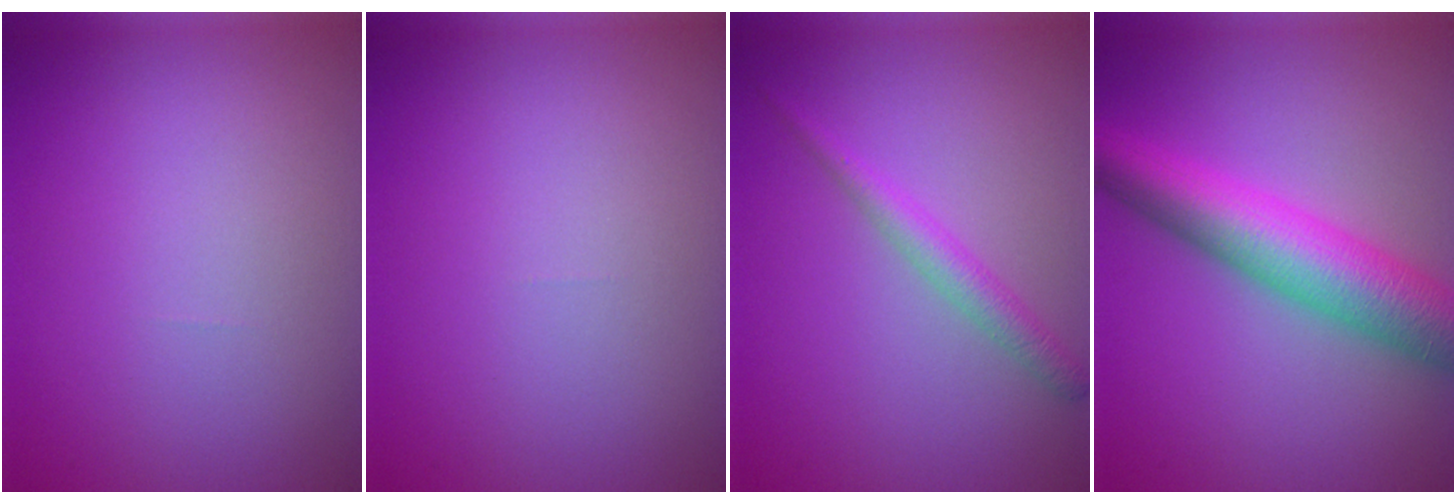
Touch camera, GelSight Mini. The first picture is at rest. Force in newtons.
{"total": 0.0}
{"total": 2.1, "press": 2.1, "slide": 0.1}
{"total": 8.5, "press": 8.5, "slide": 0.1}